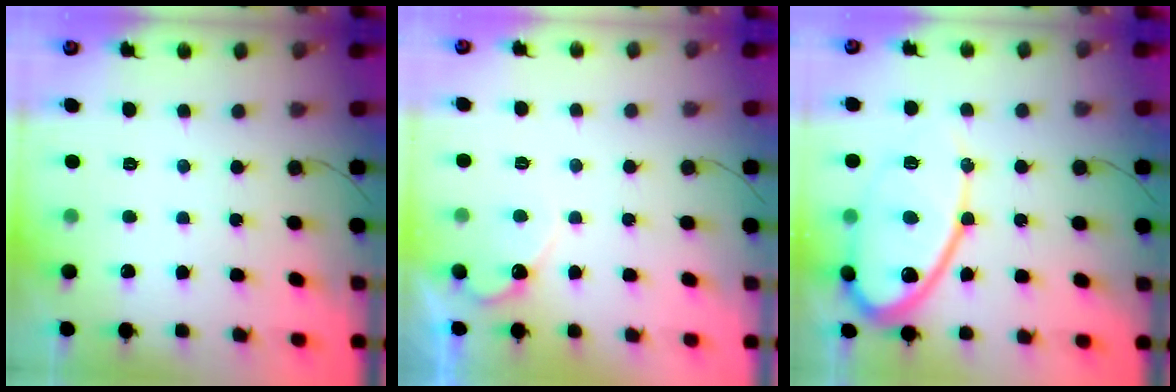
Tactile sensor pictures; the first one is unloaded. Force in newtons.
{"total": 5.6, "press": 5.6, "slide": 0.3}
{"total": 14.7, "press": 14.7, "slide": 1.1}